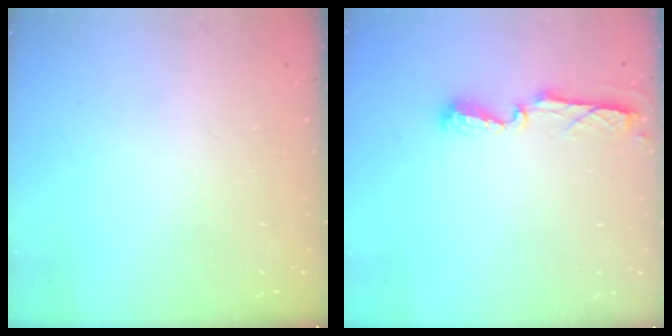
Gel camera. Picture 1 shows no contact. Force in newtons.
{"total": 5.6, "press": 5.5, "slide": 0.6}